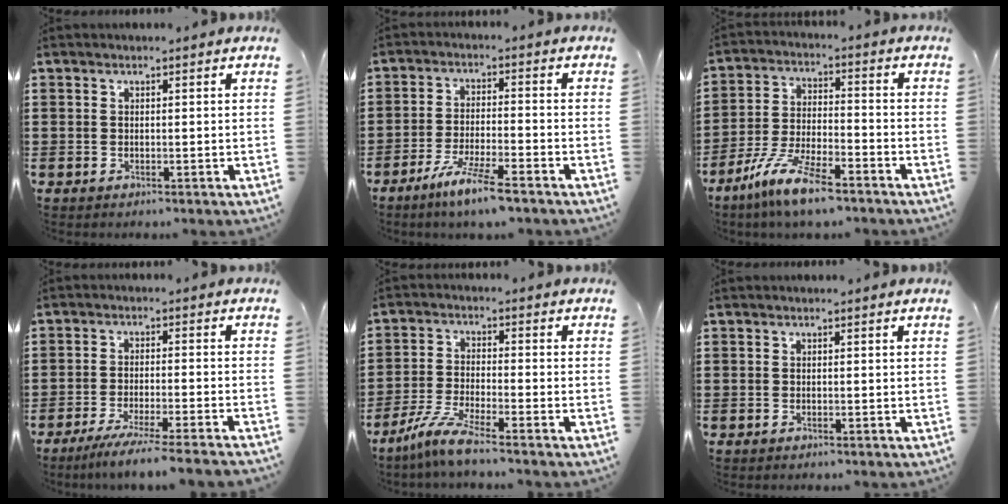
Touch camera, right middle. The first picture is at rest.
{"total": 6.7, "force": [-5.3, 0.1, 4.2], "torque": [-0.091, -0.014, -0.098]}
{"total": 9.9, "force": [-7.7, 1.3, 6.1], "torque": [-0.131, 0.001, -0.150]}
{"total": 5.0, "force": [-4.5, -0.6, 2.1], "torque": [-0.040, -0.020, -0.084]}
{"total": 6.0, "force": [-4.9, 0.1, 3.6], "torque": [-0.093, -0.020, -0.098]}
{"total": 0.0}